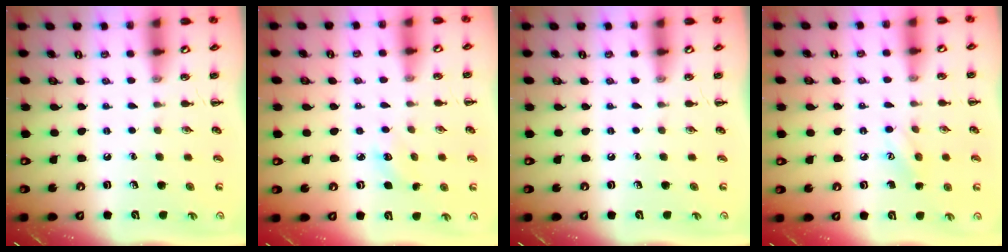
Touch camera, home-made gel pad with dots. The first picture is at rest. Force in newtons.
{"total": 3.6, "press": 3.4, "slide": 0.9}
{"total": 0.0}
{"total": 6.7, "press": 6.5, "slide": 1.6}